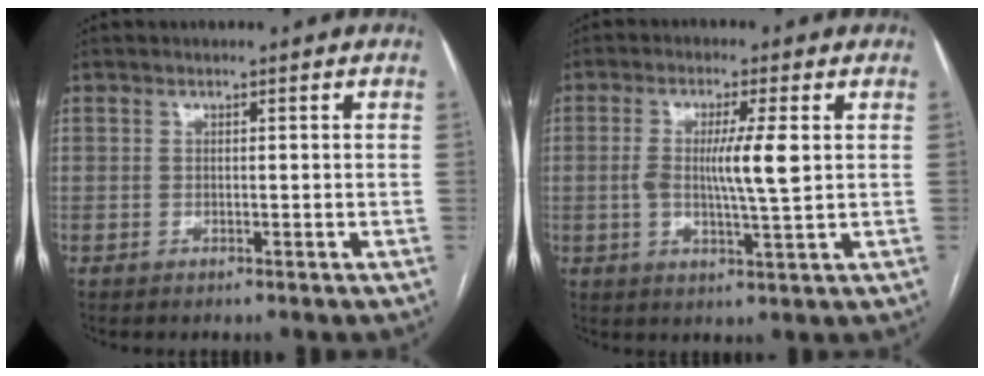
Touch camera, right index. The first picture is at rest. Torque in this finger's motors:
{"motor_torque": [0.15, 0.17, 0.04, 0.01]}